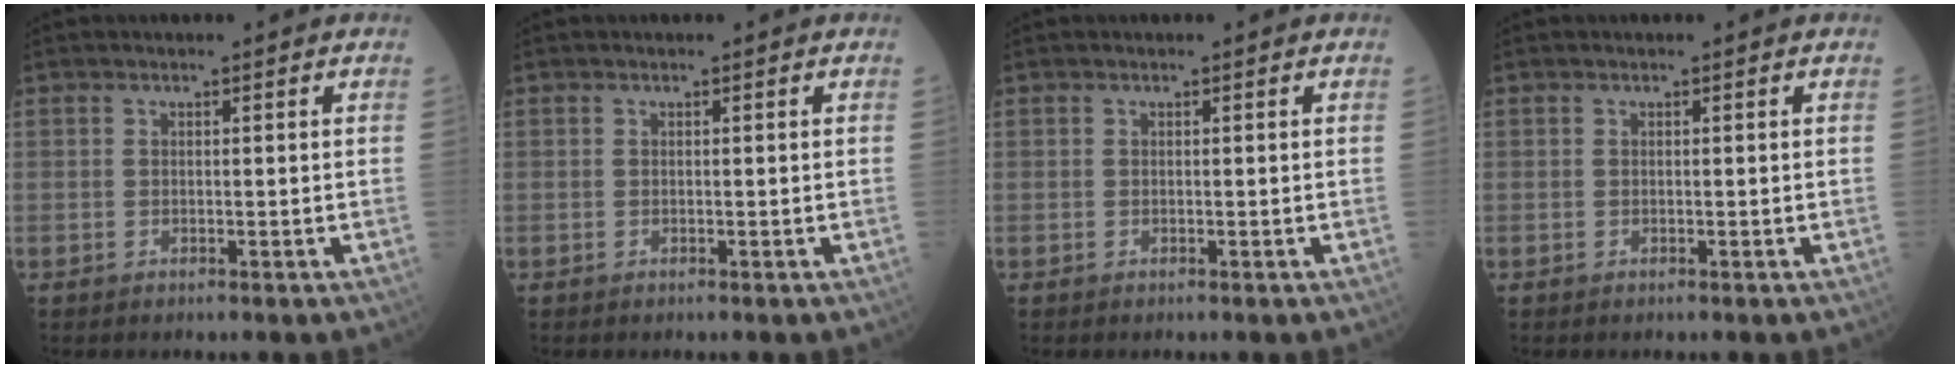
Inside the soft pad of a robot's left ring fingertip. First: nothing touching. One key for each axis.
{"total": 0.0}
{"total": 0.0}
{"total": 0.0}